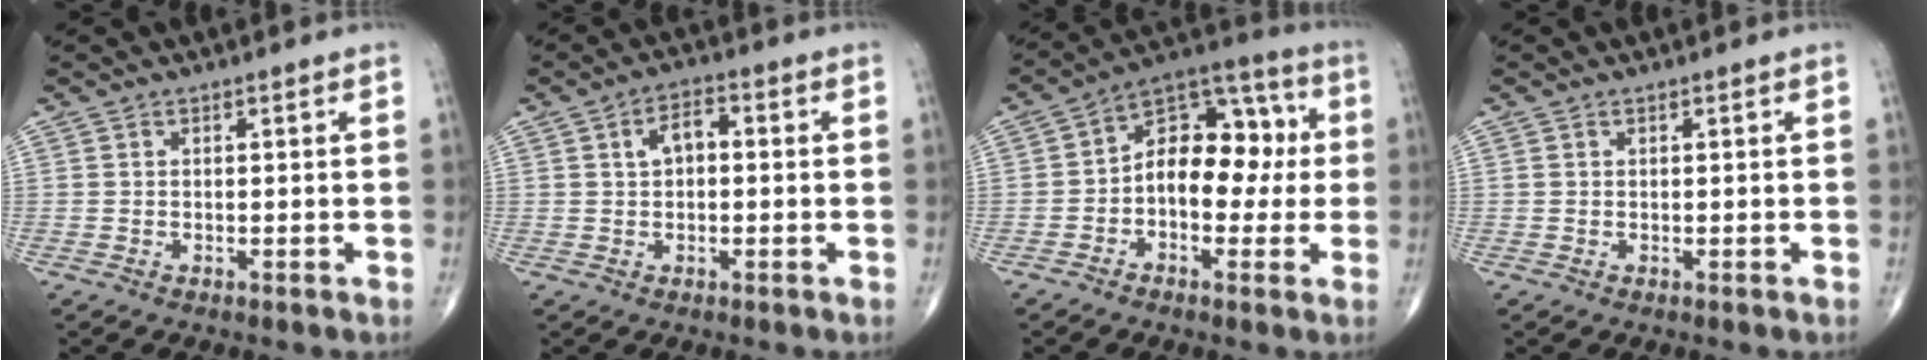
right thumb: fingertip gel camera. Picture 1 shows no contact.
{"total": 4.6, "force": [0.6, 2.7, 3.6], "torque": [-0.058, 0.016, 0.003]}
{"total": 14.0, "force": [-0.3, 9.0, 10.8], "torque": [-0.123, 0.043, -0.018]}
{"total": 0.0}